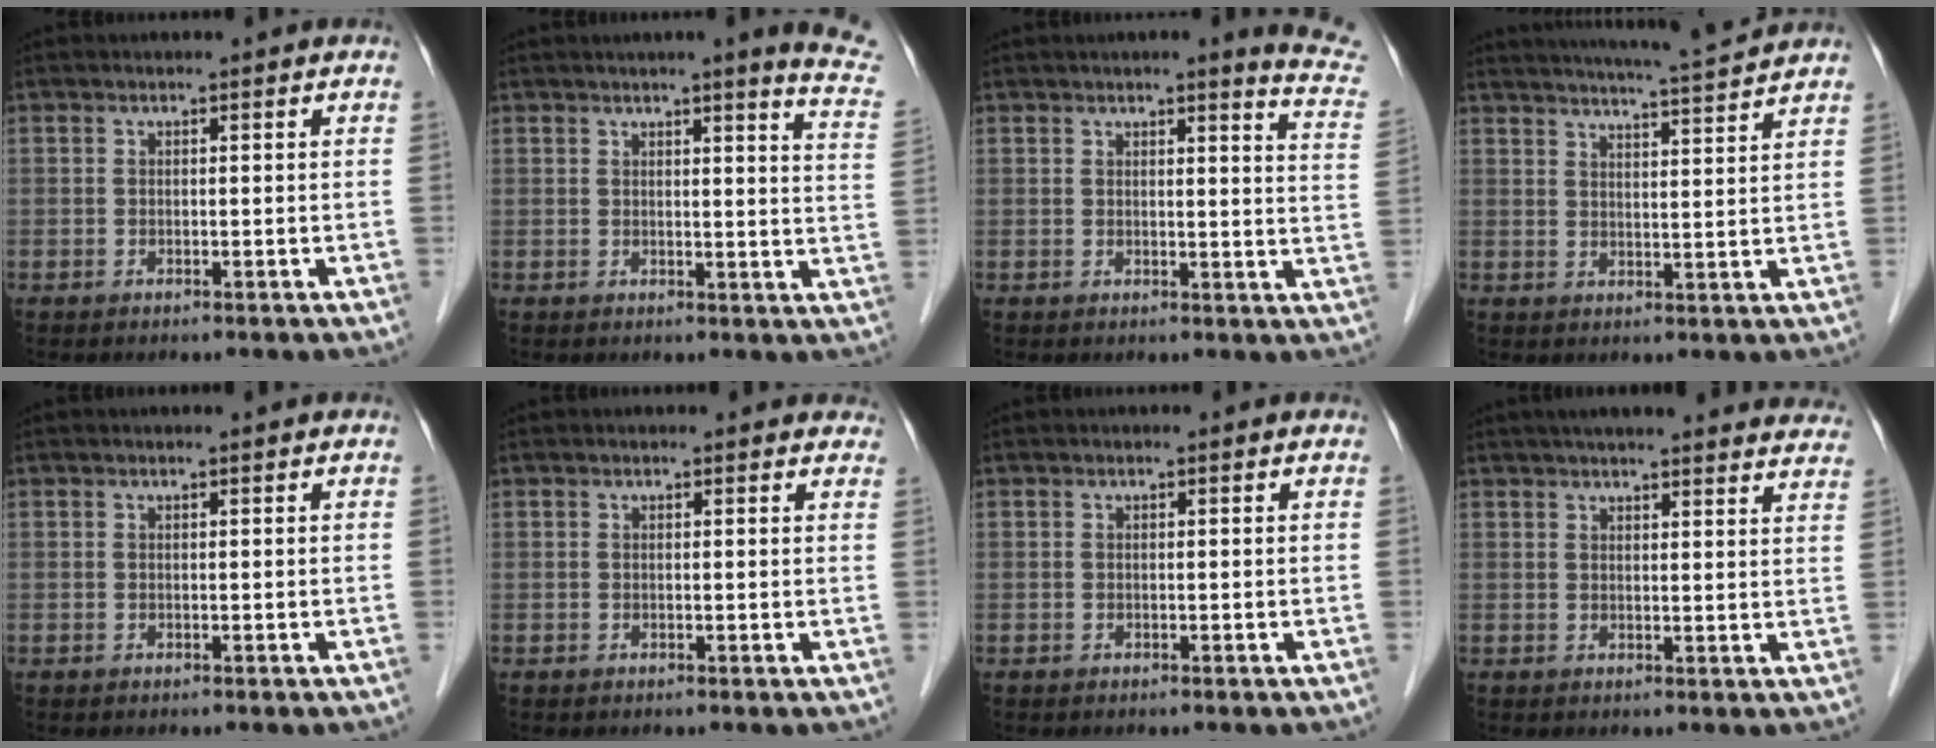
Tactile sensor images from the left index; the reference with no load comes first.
{"total": 9.5, "force": [7.9, -0.4, 5.2], "torque": [-0.051, -0.040, 0.060]}
{"total": 8.6, "force": [7.6, -0.2, 4.1], "torque": [-0.037, -0.041, 0.055]}
{"total": 10.8, "force": [10.1, -0.8, 3.8], "torque": [-0.070, 0.003, 0.134]}
{"total": 0.7, "force": [0.6, 0.0, 0.3], "torque": [-0.007, 0.005, 0.008]}
{"total": 5.7, "force": [5.1, 1.7, 1.7], "torque": [-0.009, 0.008, 0.040]}
{"total": 0.0}
{"total": 23.5, "force": [21.5, 3.0, 8.9], "torque": [-0.124, -0.012, 0.248]}